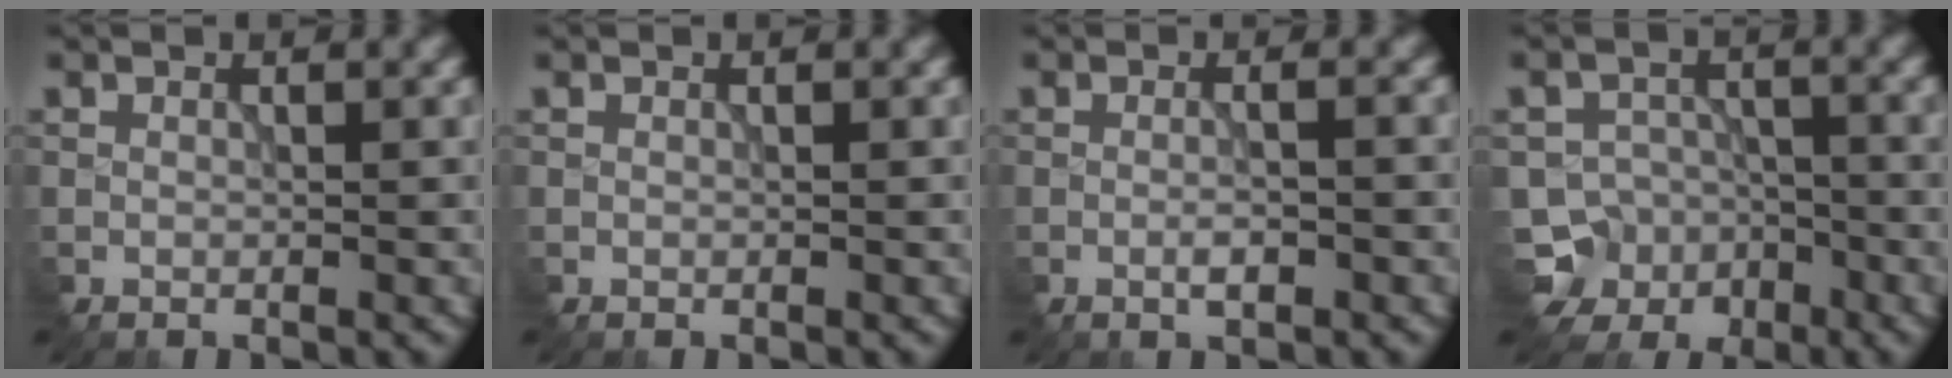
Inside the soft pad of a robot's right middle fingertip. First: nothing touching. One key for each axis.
{"total": 0.0}
{"total": 2.0, "fx": -0.6, "fy": 0.4, "fz": 1.9, "tx": -0.030, "ty": 0.000, "tz": -0.010}
{"total": 6.2, "fx": -3.9, "fy": 4.8, "fz": 0.2, "tx": 0.019, "ty": -0.004, "tz": -0.064}